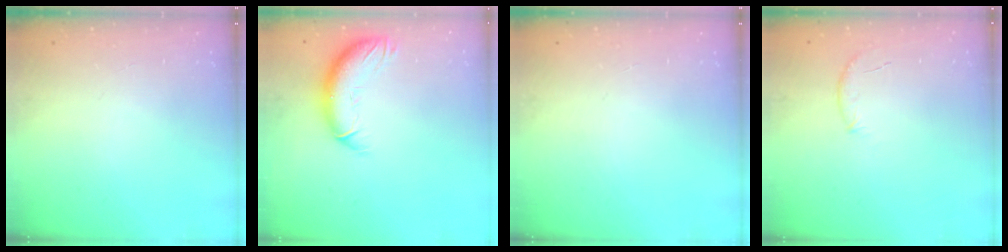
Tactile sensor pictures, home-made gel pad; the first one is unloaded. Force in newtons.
{"total": 11.7, "press": 11.5, "slide": 2.1}
{"total": 0.0}
{"total": 6.9, "press": 6.7, "slide": 1.8}